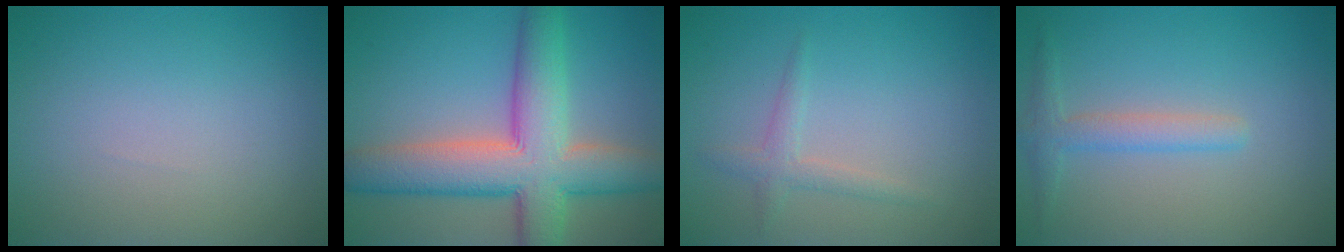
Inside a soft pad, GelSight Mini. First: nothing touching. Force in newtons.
{"total": 10.0, "press": 10.0, "slide": 0.5}
{"total": 1.6, "press": 1.6, "slide": 0.0}
{"total": 2.2, "press": 2.2, "slide": 0.1}